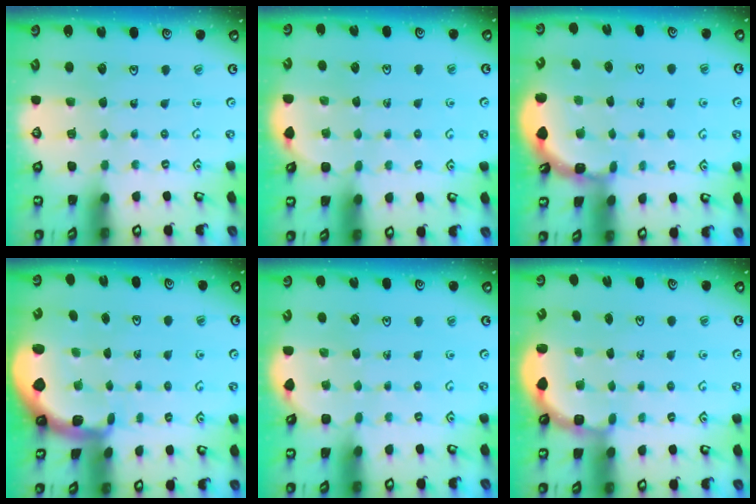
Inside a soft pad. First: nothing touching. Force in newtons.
{"total": 1.7, "press": 1.6, "slide": 0.1}
{"total": 2.0, "press": 2.0, "slide": 0.4}
{"total": 1.7, "press": 1.7, "slide": 0.4}
{"total": 2.4, "press": 2.4, "slide": 0.1}
{"total": 2.9, "press": 2.5, "slide": 1.4}